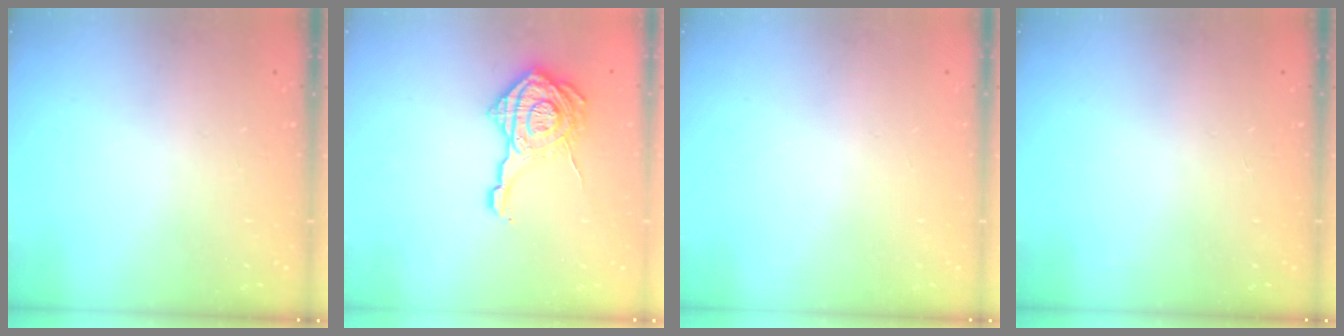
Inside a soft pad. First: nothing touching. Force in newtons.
{"total": 18.4, "press": 18.3, "slide": 1.1}
{"total": 0.0}
{"total": 0.0}